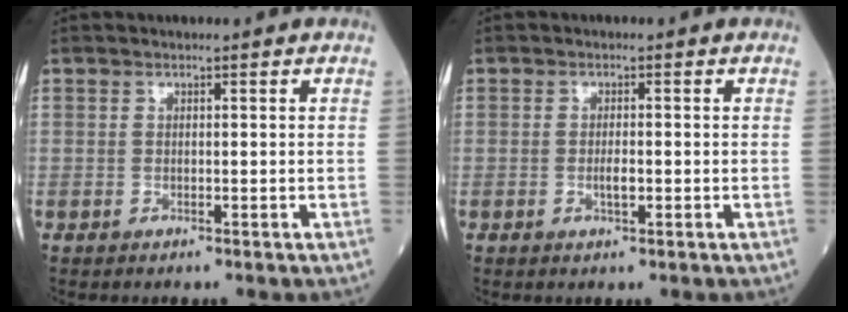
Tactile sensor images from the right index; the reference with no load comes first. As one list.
[{"total": 1.8, "force": [-0.5, 0.4, 1.7], "torque": [-0.033, 0.000, -0.008]}]